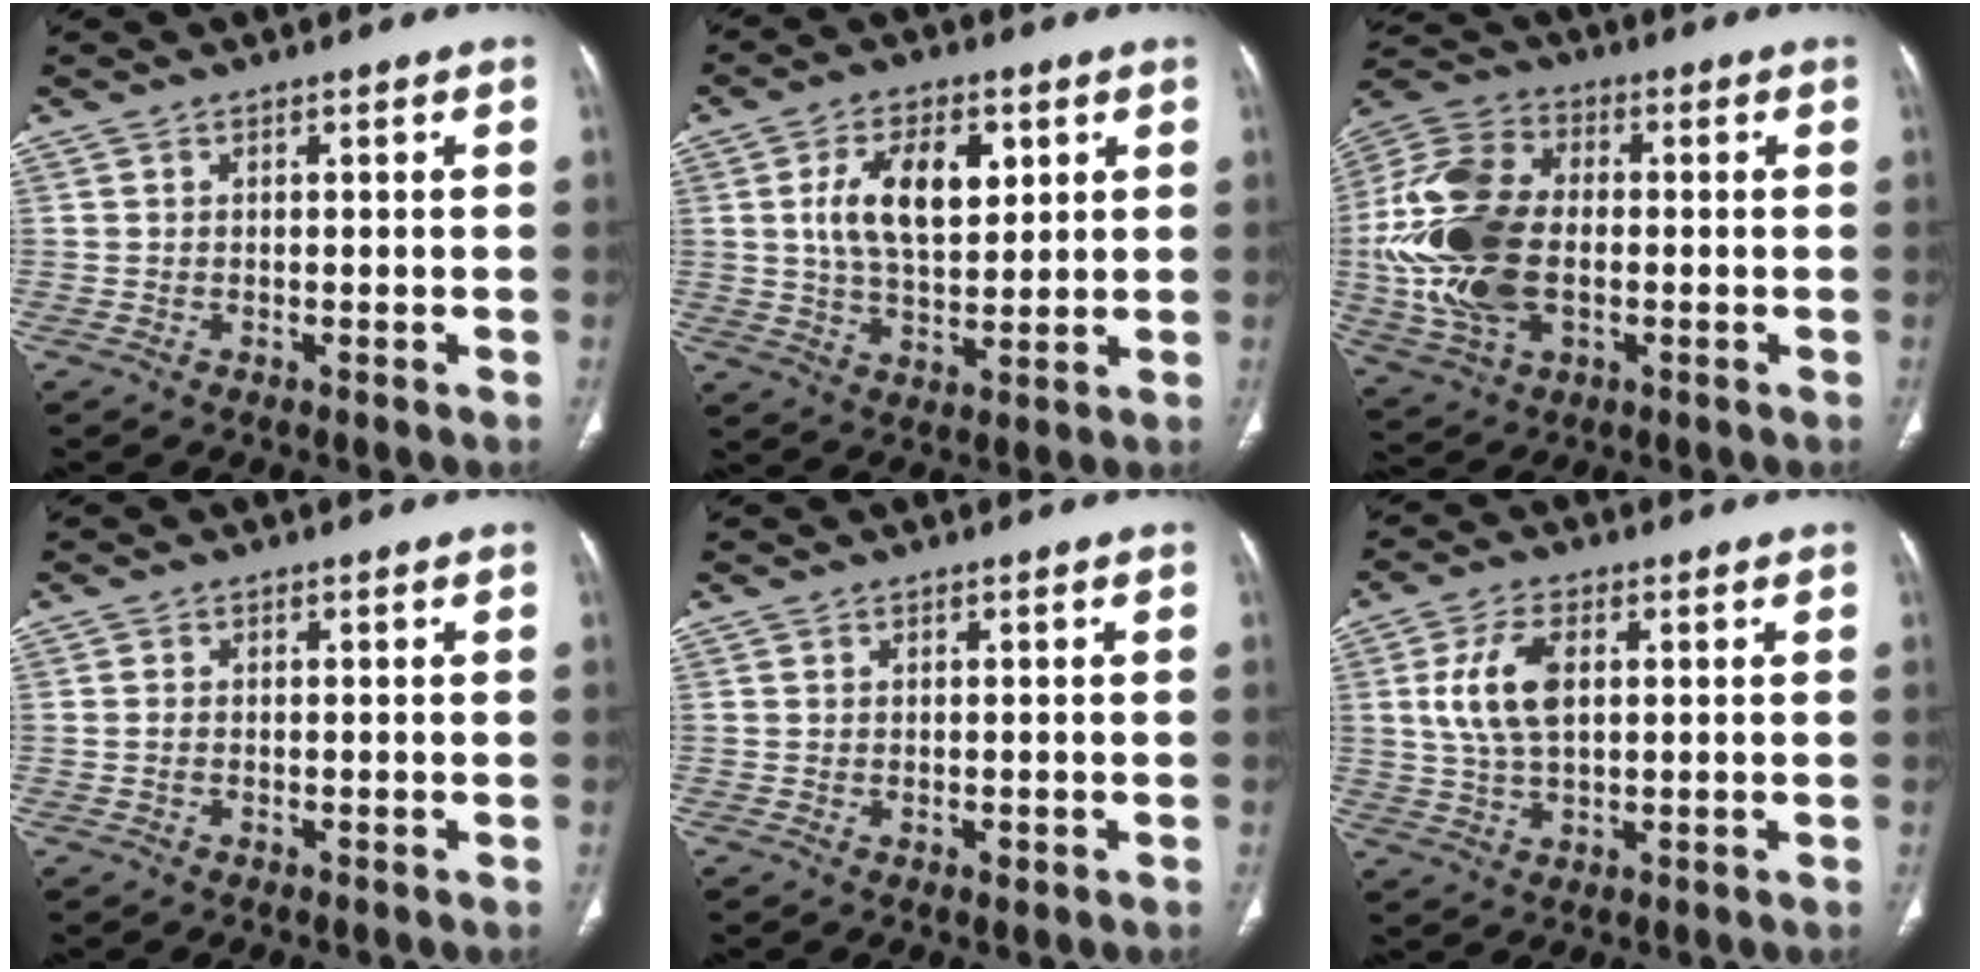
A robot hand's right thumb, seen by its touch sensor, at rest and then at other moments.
{"total": 12.2, "force": [3.3, 6.7, 9.7], "torque": [-0.150, -0.008, 0.063]}
{"total": 20.6, "force": [-1.3, 13.0, 15.9], "torque": [-0.336, 0.008, -0.017]}
{"total": 1.0, "force": [-0.2, 0.6, 0.8], "torque": [-0.020, 0.000, -0.001]}
{"total": 0.7, "force": [0.0, 0.4, 0.6], "torque": [-0.007, -0.003, 0.002]}
{"total": 8.9, "force": [1.7, 4.7, 7.4], "torque": [-0.154, 0.002, 0.037]}